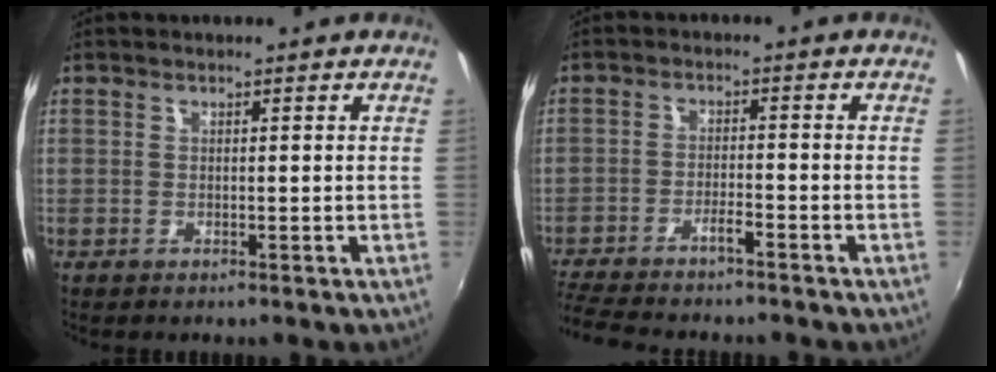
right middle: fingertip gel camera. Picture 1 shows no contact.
{"total": 8.6, "force": [-7.6, 0.7, 4.0], "torque": [-0.098, -0.010, -0.130]}